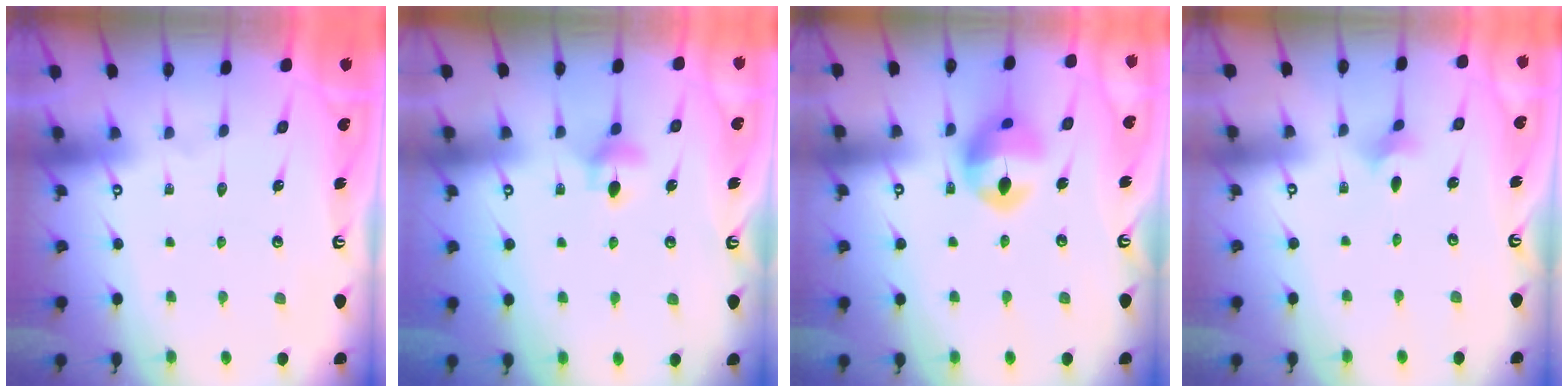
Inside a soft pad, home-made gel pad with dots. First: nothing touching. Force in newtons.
{"total": 5.4, "press": 5.4, "slide": 0.5}
{"total": 13.7, "press": 13.6, "slide": 1.6}
{"total": 2.0, "press": 2.0, "slide": 0.4}